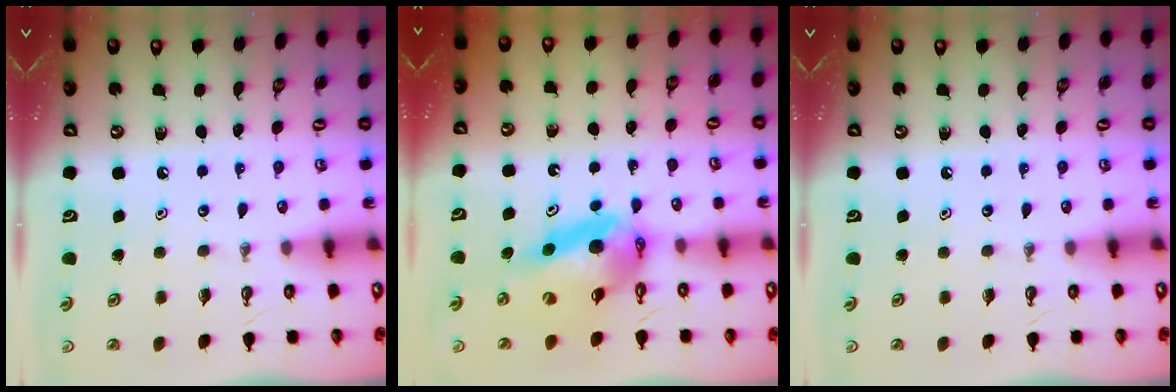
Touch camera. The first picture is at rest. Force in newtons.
{"total": 11.7, "press": 11.6, "slide": 1.4}
{"total": 0.0}